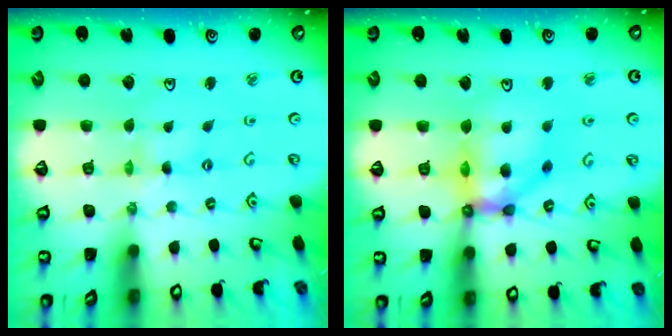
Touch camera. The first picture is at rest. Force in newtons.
{"total": 14.8, "press": 14.6, "slide": 2.0}